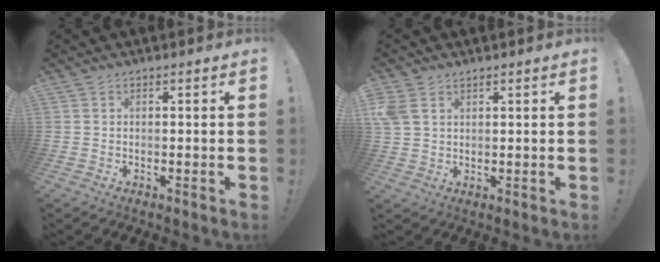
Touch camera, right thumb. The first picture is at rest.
{"total": 5.1, "force": [2.4, 3.5, 2.8], "torque": [-0.057, -0.004, 0.049]}